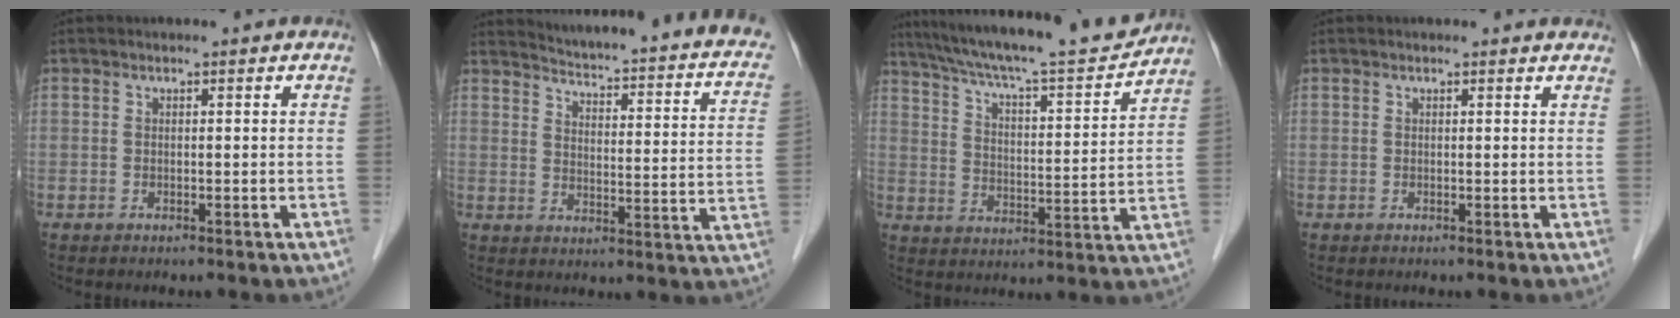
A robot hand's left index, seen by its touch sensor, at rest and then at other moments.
{"total": 20.7, "force": [17.3, 3.9, 10.7], "torque": [-0.137, -0.031, 0.192]}
{"total": 19.4, "force": [17.7, 0.7, 8.1], "torque": [-0.139, -0.010, 0.263]}
{"total": 2.9, "force": [2.8, 0.7, 0.5], "torque": [-0.008, 0.009, 0.019]}